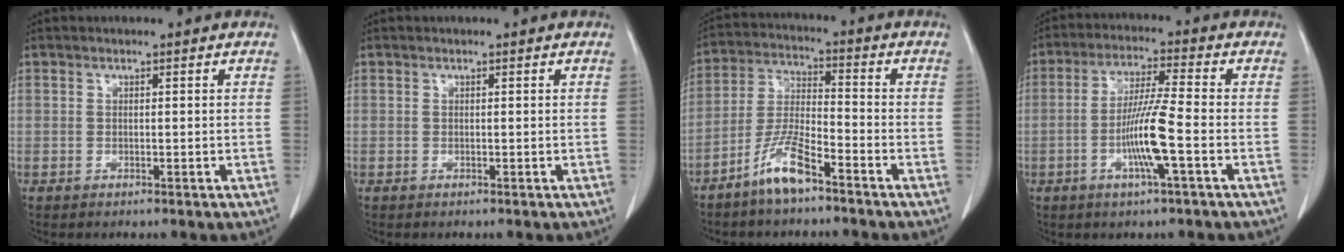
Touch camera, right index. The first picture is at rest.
{"total": 0.0}
{"total": 8.1, "force": [-5.6, 1.2, 5.7], "torque": [-0.122, -0.009, -0.113]}
{"total": 8.9, "force": [-2.6, -0.4, 8.5], "torque": [-0.165, -0.006, -0.052]}